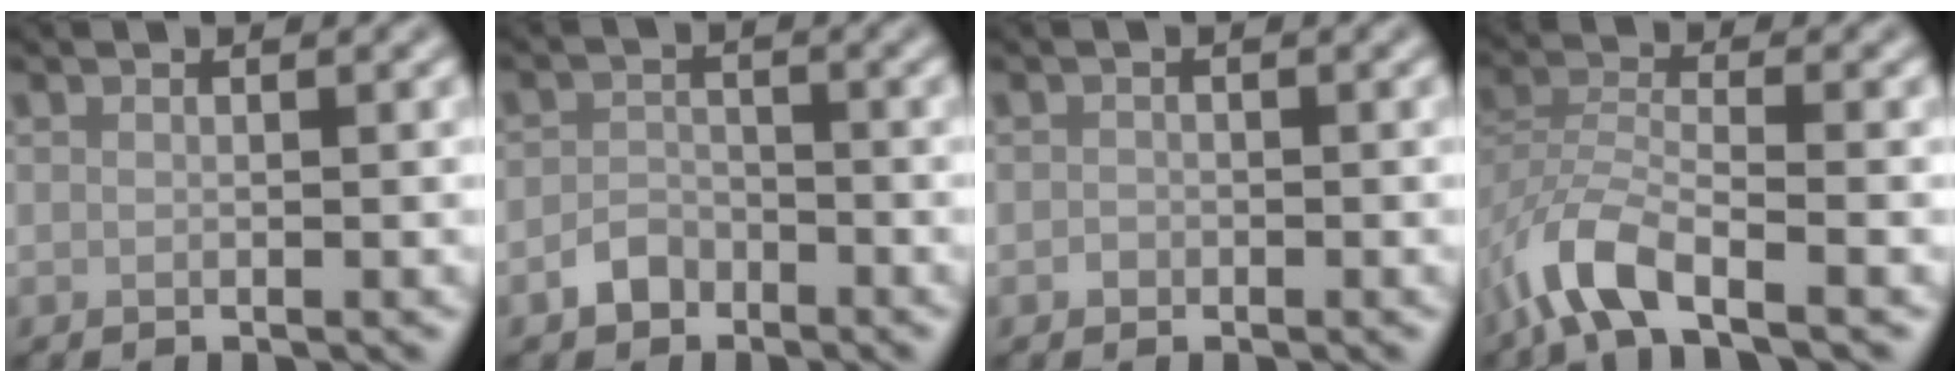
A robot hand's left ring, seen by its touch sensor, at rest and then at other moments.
{"total": 2.2, "force": [-1.5, 1.5, 0.6], "torque": [-0.005, 0.006, -0.033]}
{"total": 0.7, "force": [-0.3, 0.6, 0.1], "torque": [0.002, -0.003, -0.007]}
{"total": 5.7, "force": [-3.6, 2.1, 3.9], "torque": [-0.078, -0.003, -0.081]}